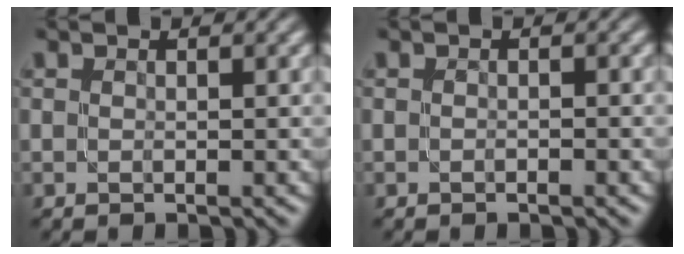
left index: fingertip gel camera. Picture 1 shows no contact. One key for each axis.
{"total": 0.5, "fx": -0.4, "fy": 0.1, "fz": 0.4, "tx": -0.005, "ty": 0.001, "tz": -0.007}